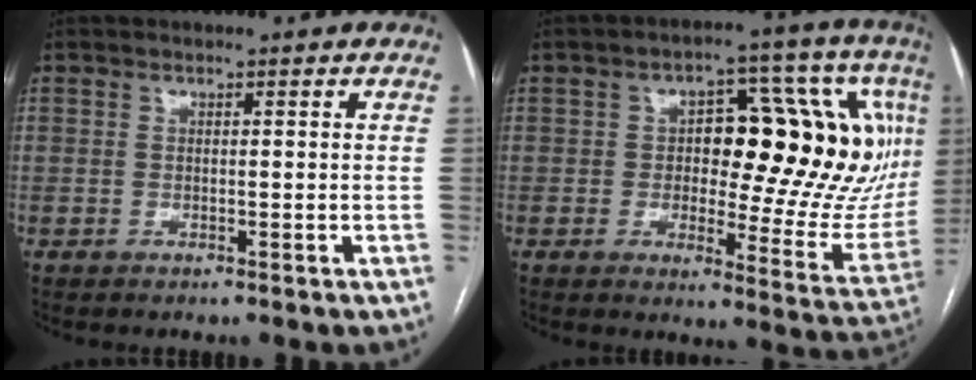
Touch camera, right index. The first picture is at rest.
{"total": 22.3, "force": [3.8, 8.5, 20.2], "torque": [-0.219, 0.037, 0.060]}